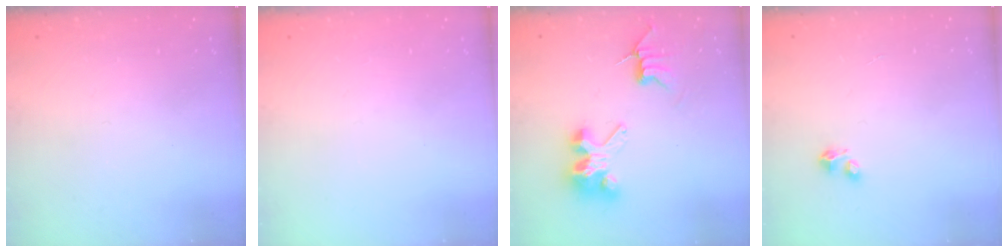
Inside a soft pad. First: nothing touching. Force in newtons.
{"total": 0.0}
{"total": 8.3, "press": 8.3, "slide": 0.5}
{"total": 3.5, "press": 3.4, "slide": 0.5}